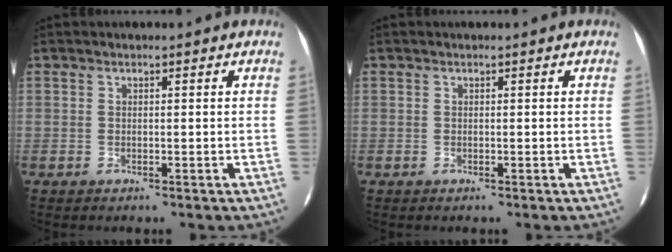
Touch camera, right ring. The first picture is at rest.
{"total": 0.0}